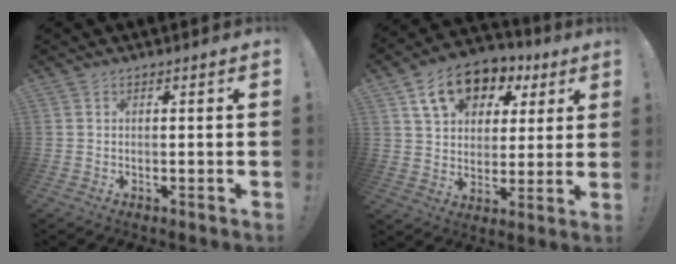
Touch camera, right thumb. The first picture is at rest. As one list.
[{"total": 15.0, "force": [7.6, 10.4, 7.6], "torque": [-0.115, -0.029, 0.142]}]